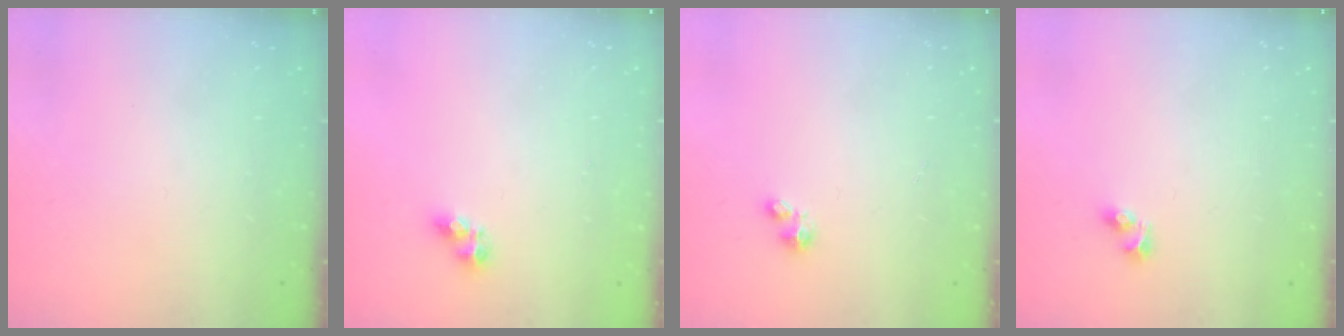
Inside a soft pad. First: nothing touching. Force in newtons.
{"total": 6.7, "press": 6.7, "slide": 0.8}
{"total": 0.9, "press": 0.9, "slide": 0.1}
{"total": 3.5, "press": 3.0, "slide": 1.8}